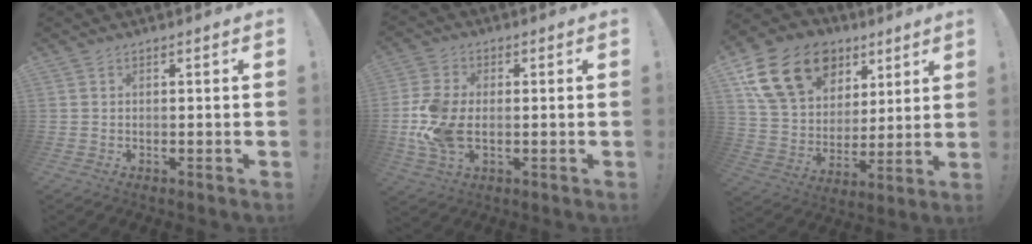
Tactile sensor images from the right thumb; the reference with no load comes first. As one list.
[{"total": 11.7, "force": [-1.3, 7.4, 9.0], "torque": [-0.177, -0.008, -0.020]}, {"total": 21.5, "force": [11.1, 15.2, 10.5], "torque": [-0.184, -0.041, 0.229]}]